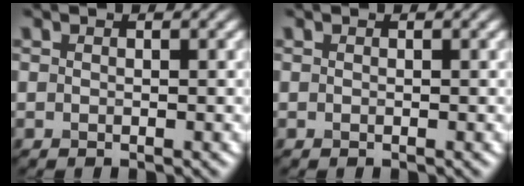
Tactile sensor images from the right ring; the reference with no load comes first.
{"total": 0.0}